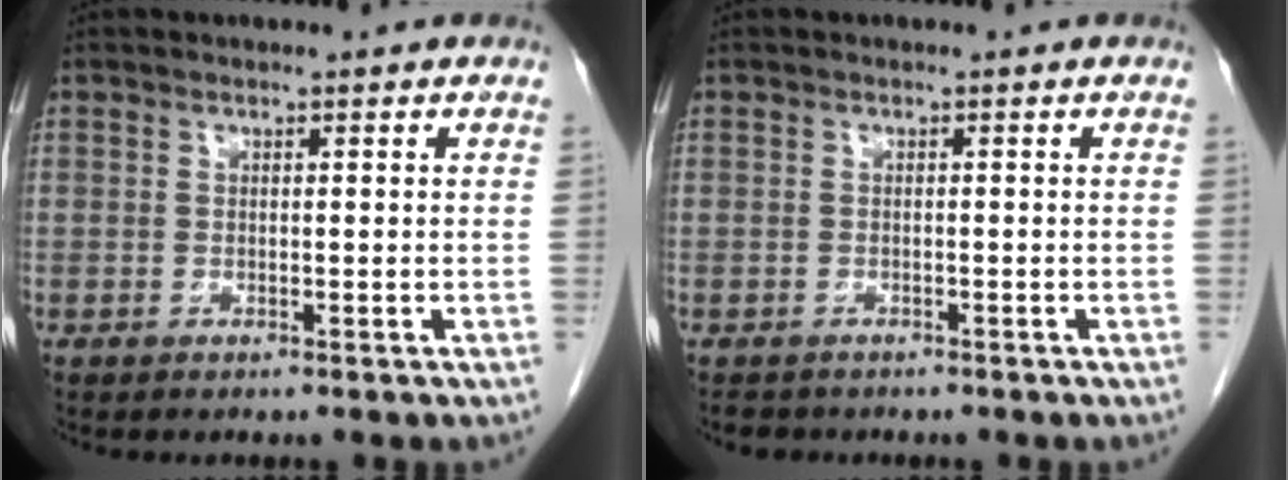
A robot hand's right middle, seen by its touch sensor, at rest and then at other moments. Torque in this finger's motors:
{"motor_torque": [0.11, 0.00, 0.00, -0.01]}